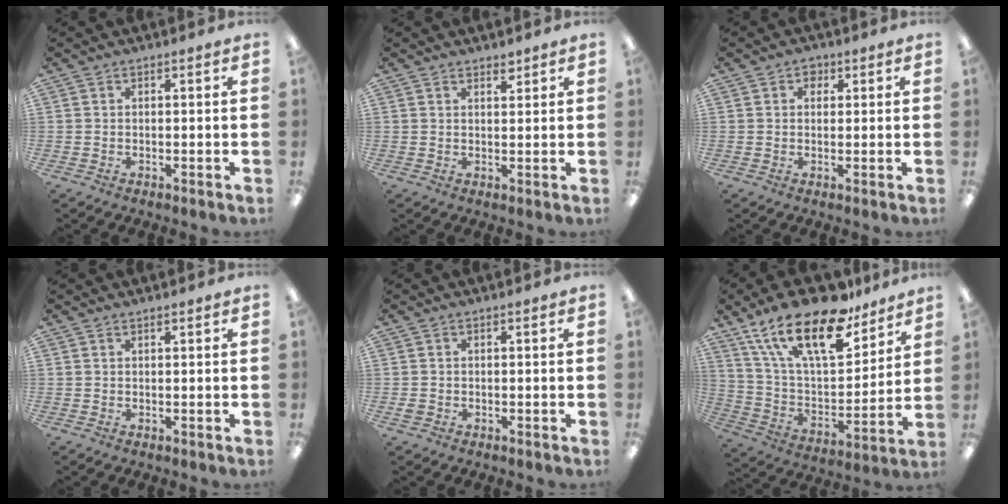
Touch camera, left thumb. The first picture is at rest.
{"total": 1.8, "force": [1.6, 0.6, 0.6], "torque": [-0.004, -0.004, 0.027]}
{"total": 2.5, "force": [1.3, 1.9, 1.1], "torque": [-0.001, -0.003, 0.016]}
{"total": 0.5, "force": [0.5, 0.2, 0.2], "torque": [-0.004, 0.001, 0.008]}
{"total": 1.2, "force": [-0.2, 1.1, 0.5], "torque": [-0.008, 0.004, -0.005]}
{"total": 23.5, "force": [16.1, 9.5, 14.2], "torque": [-0.256, -0.096, 0.279]}